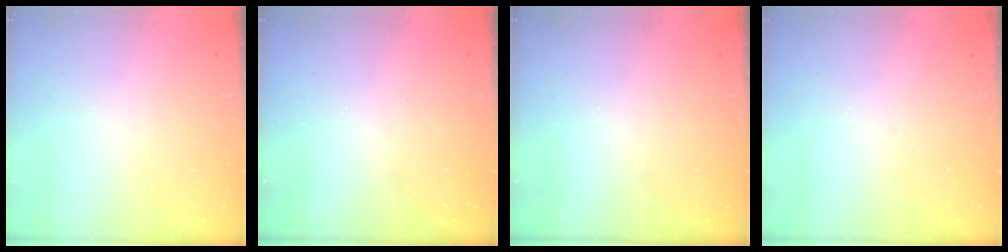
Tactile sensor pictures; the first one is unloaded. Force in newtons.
{"total": 0.0}
{"total": 0.0}
{"total": 0.0}